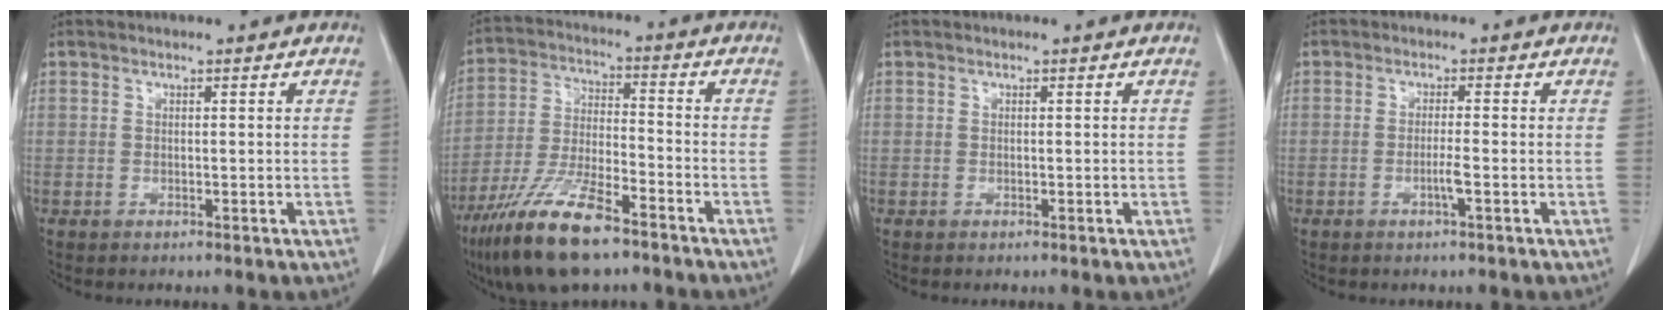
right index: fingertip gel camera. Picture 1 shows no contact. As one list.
[{"total": 13.9, "force": [-9.5, 3.0, 9.7], "torque": [-0.197, -0.022, -0.172]}, {"total": 0.0}, {"total": 2.2, "force": [-0.8, -0.3, 2.0], "torque": [-0.039, -0.002, -0.016]}]